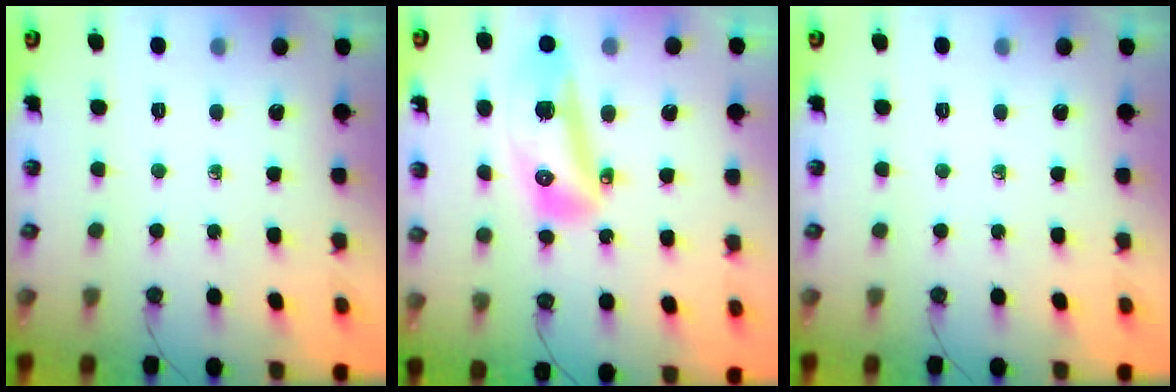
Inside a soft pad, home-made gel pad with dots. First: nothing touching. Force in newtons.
{"total": 22.7, "press": 17.5, "slide": 14.5}
{"total": 0.0}